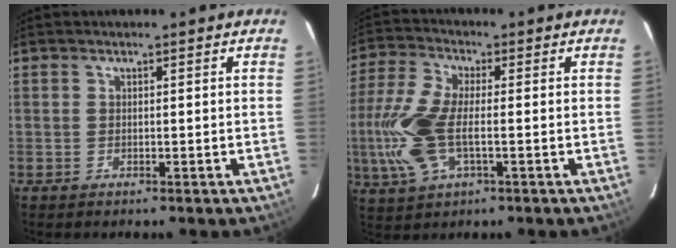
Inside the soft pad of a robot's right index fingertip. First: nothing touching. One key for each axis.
{"total": 12.6, "fx": -2.0, "fy": 5.5, "fz": 11.2, "tx": -0.256, "ty": -0.001, "tz": -0.042}